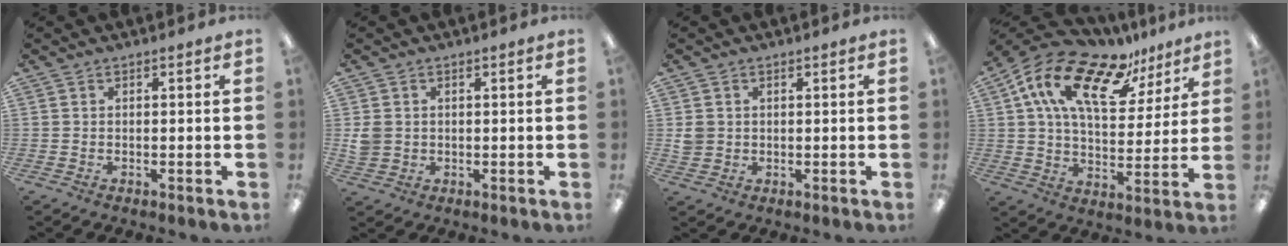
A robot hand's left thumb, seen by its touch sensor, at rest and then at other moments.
{"total": 3.5, "force": [0.5, 3.3, 1.1], "torque": [-0.016, 0.003, 0.011]}
{"total": 2.8, "force": [0.5, 2.7, 0.6], "torque": [-0.007, 0.001, 0.007]}
{"total": 19.6, "force": [11.0, 9.8, 13.0], "torque": [-0.242, -0.045, 0.192]}